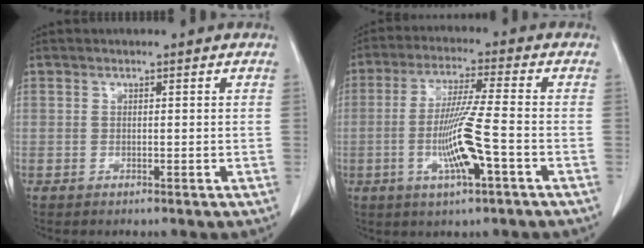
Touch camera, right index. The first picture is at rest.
{"total": 10.2, "force": [-2.9, -0.1, 9.8], "torque": [-0.194, -0.010, -0.055]}